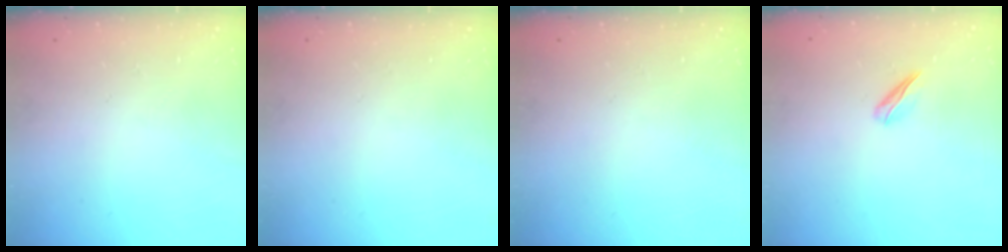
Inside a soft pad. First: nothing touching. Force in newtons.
{"total": 0.0}
{"total": 0.0}
{"total": 3.7, "press": 3.6, "slide": 1.0}